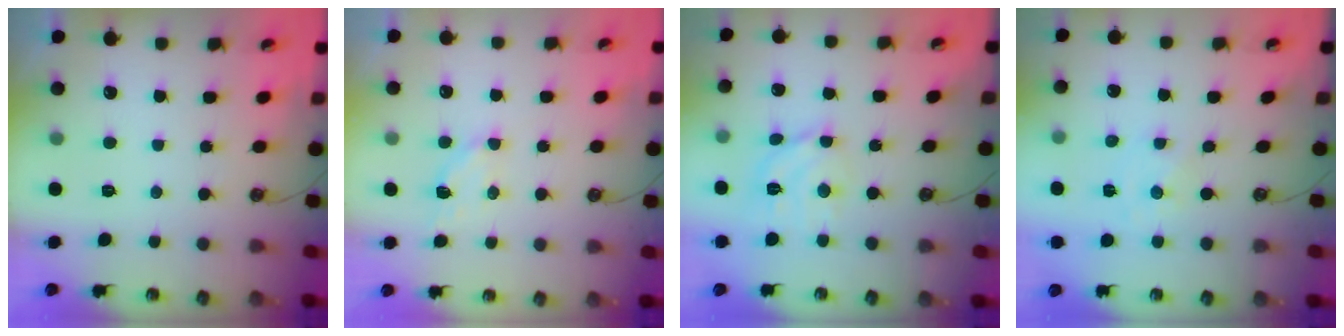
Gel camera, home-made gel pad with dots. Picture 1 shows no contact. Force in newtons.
{"total": 5.4, "press": 5.3, "slide": 0.9}
{"total": 10.6, "press": 10.5, "slide": 1.3}
{"total": 0.0}